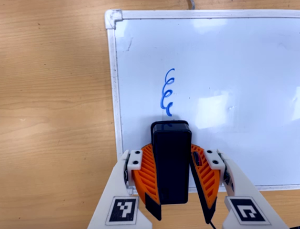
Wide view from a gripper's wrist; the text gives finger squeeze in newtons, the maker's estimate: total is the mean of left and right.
{"total": 10.1, "left": 9.6, "right": 10.5}